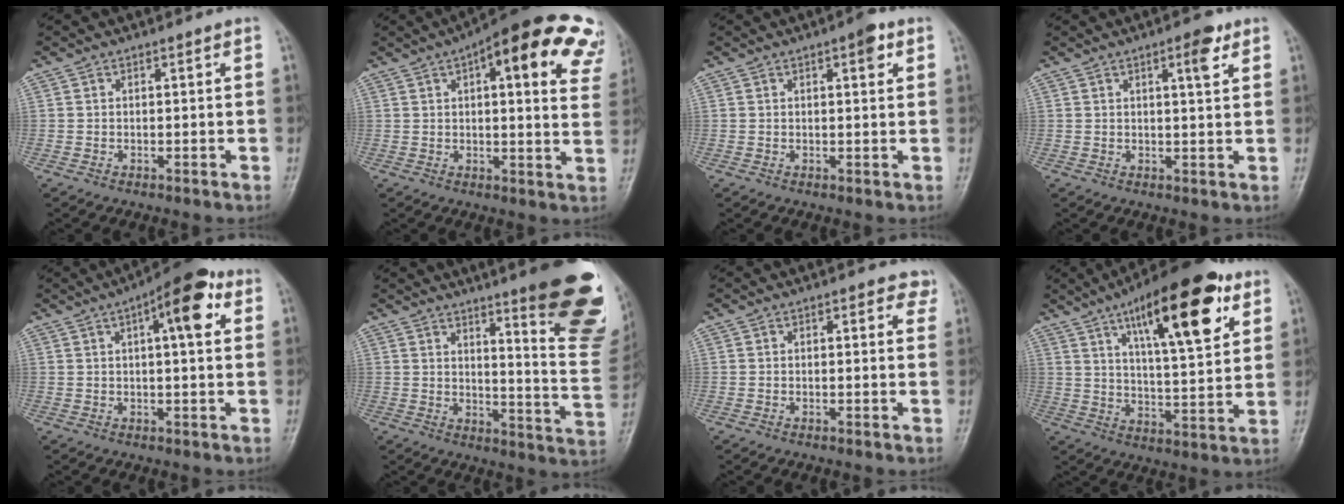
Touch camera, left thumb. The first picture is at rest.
{"total": 23.5, "force": [12.2, 7.4, 18.7], "torque": [-0.212, 0.000, 0.135]}
{"total": 5.1, "force": [2.5, 1.7, 4.1], "torque": [-0.044, -0.005, 0.027]}
{"total": 4.2, "force": [2.2, 1.0, 3.4], "torque": [-0.046, -0.010, 0.031]}
{"total": 10.4, "force": [3.9, 3.4, 9.0], "torque": [-0.114, 0.010, 0.047]}
{"total": 22.1, "force": [12.8, 4.0, 17.5], "torque": [-0.189, -0.082, 0.164]}
{"total": 2.5, "force": [1.4, 1.2, 1.8], "torque": [-0.008, -0.002, 0.011]}
{"total": 21.2, "force": [10.7, 6.6, 17.1], "torque": [-0.232, -0.033, 0.165]}